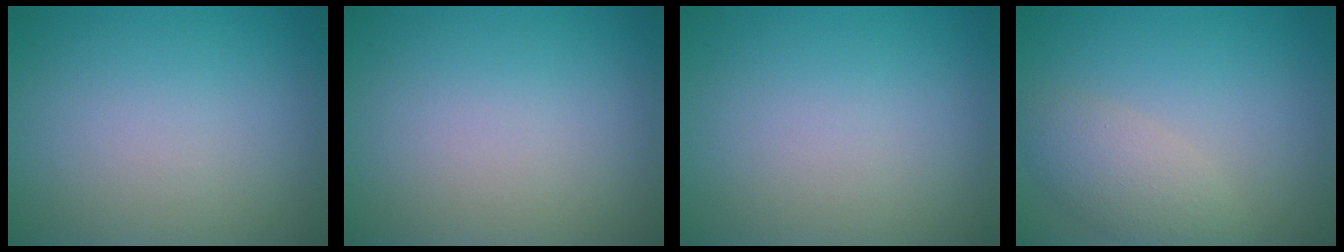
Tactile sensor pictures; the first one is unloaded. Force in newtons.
{"total": 0.0}
{"total": 0.0}
{"total": 3.2, "press": 3.2, "slide": 0.2}